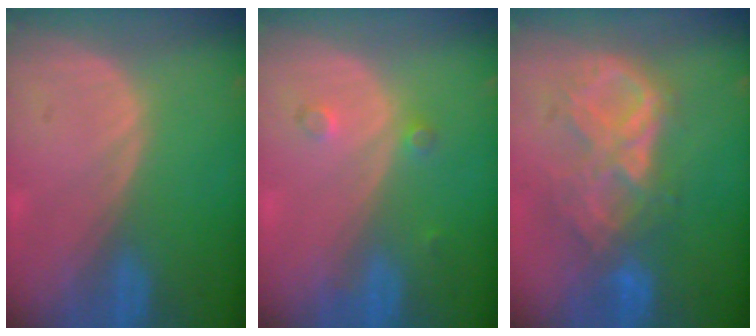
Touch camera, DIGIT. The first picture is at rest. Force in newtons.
{"total": 2.1, "press": 1.8, "slide": 1.1}
{"total": 9.2, "press": 7.9, "slide": 4.7}